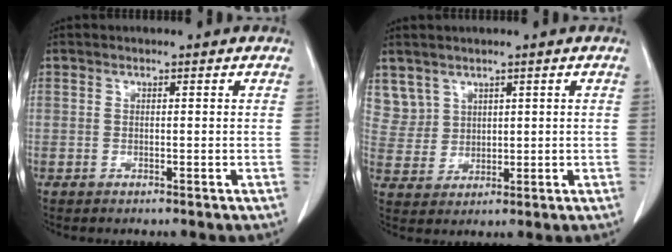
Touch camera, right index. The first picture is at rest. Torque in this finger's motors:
{"motor_torque": [-0.34, 0.40, -0.01, -0.01]}